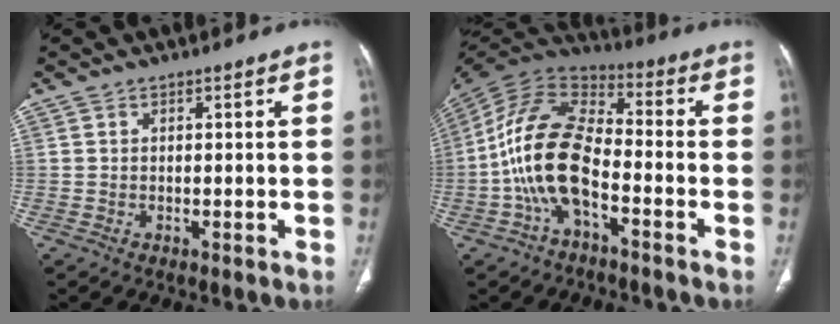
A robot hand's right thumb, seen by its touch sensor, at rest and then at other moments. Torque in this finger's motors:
{"motor_torque": [1.84, 3.02, 2.01, -0.75, 0.71]}